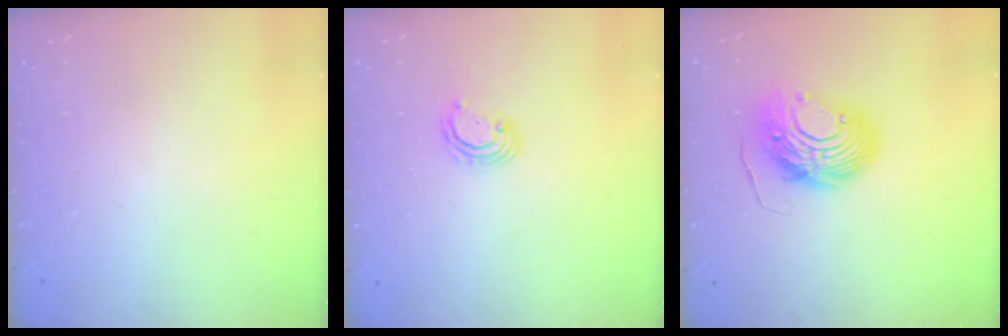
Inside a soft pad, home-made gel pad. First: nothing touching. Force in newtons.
{"total": 2.8, "press": 2.8, "slide": 0.3}
{"total": 12.0, "press": 11.9, "slide": 1.3}